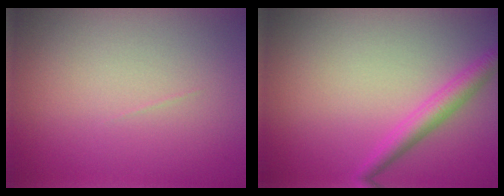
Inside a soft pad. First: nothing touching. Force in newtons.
{"total": 2.6, "press": 2.5, "slide": 0.1}